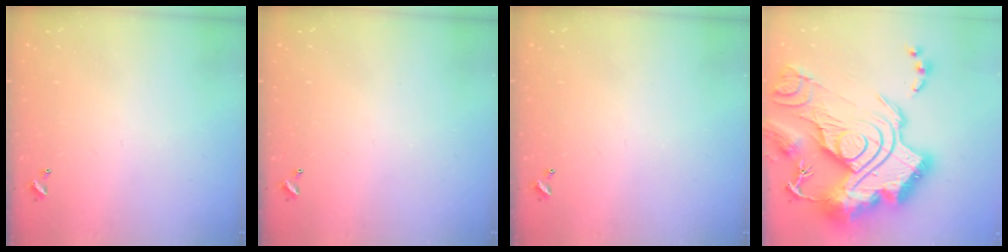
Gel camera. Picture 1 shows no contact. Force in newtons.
{"total": 0.0}
{"total": 0.0}
{"total": 5.0, "press": 4.1, "slide": 2.9}